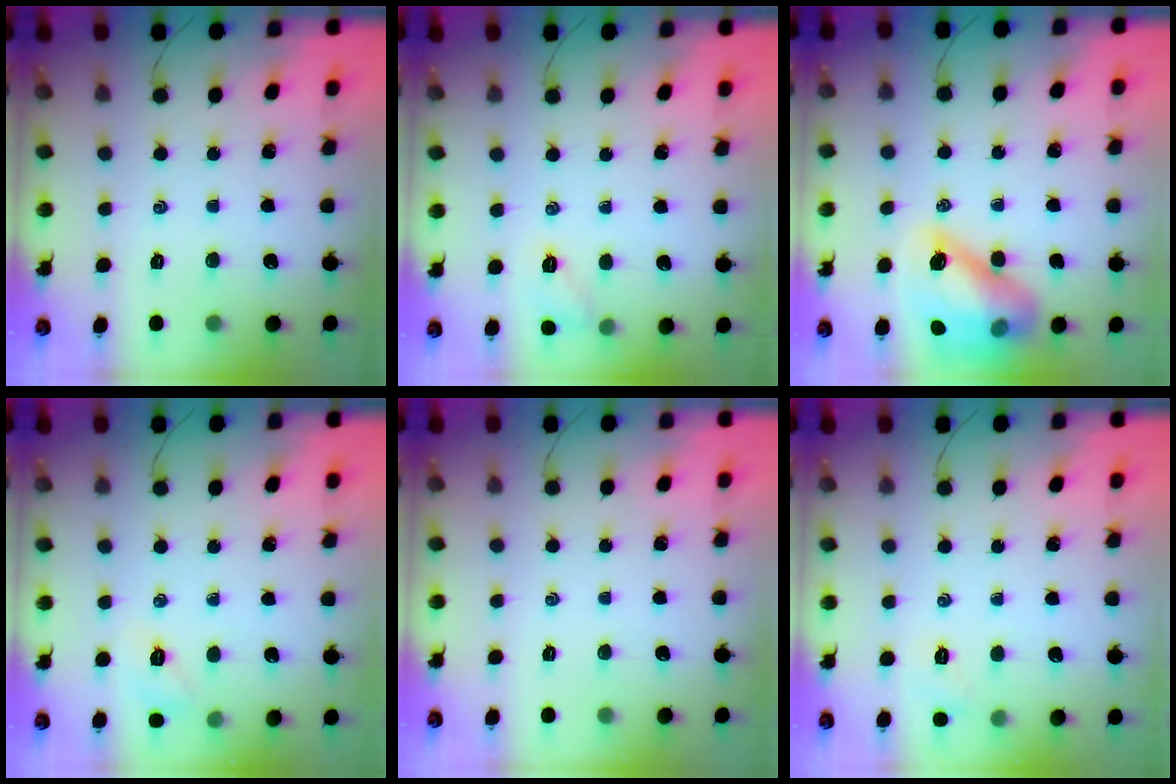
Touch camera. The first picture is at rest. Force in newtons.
{"total": 6.4, "press": 6.3, "slide": 1.3}
{"total": 14.9, "press": 14.3, "slide": 4.2}
{"total": 5.6, "press": 5.4, "slide": 1.5}
{"total": 0.0}
{"total": 4.6, "press": 4.4, "slide": 1.2}